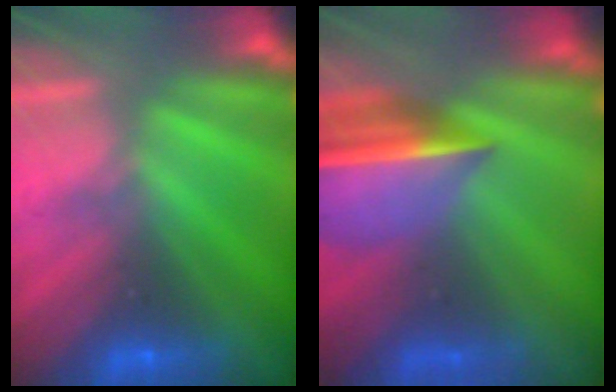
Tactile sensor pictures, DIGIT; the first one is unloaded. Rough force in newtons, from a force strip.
{"total": 7.5}